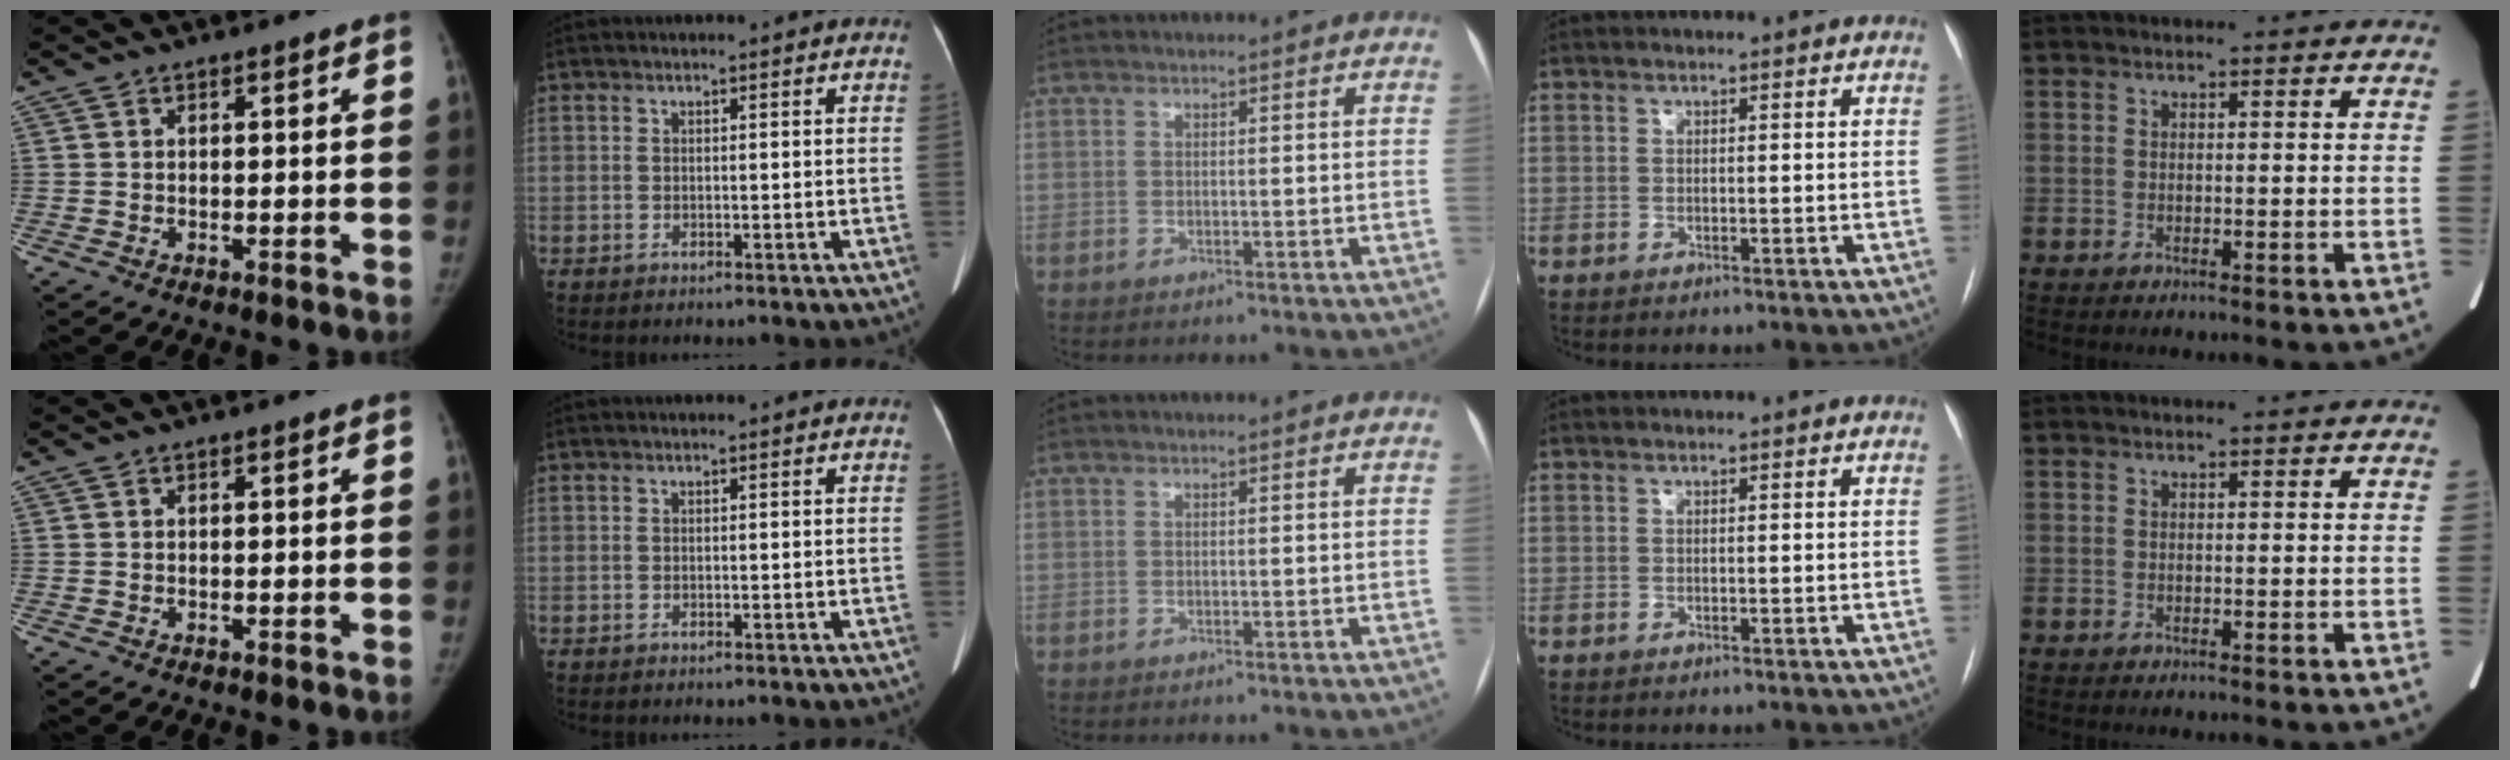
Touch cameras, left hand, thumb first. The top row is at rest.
{}